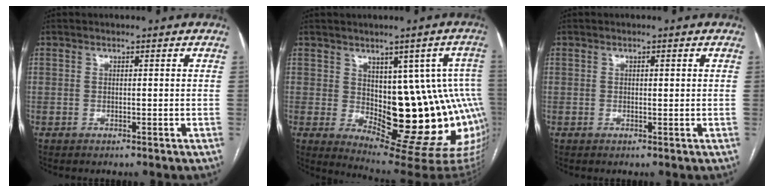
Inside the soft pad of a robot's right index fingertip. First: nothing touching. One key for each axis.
{"total": 19.3, "fx": -1.2, "fy": 7.5, "fz": 17.8, "tx": -0.148, "ty": 0.021, "tz": 0.010}
{"total": 0.8, "fx": 0.2, "fy": 0.3, "fz": 0.7, "tx": -0.007, "ty": 0.001, "tz": 0.003}